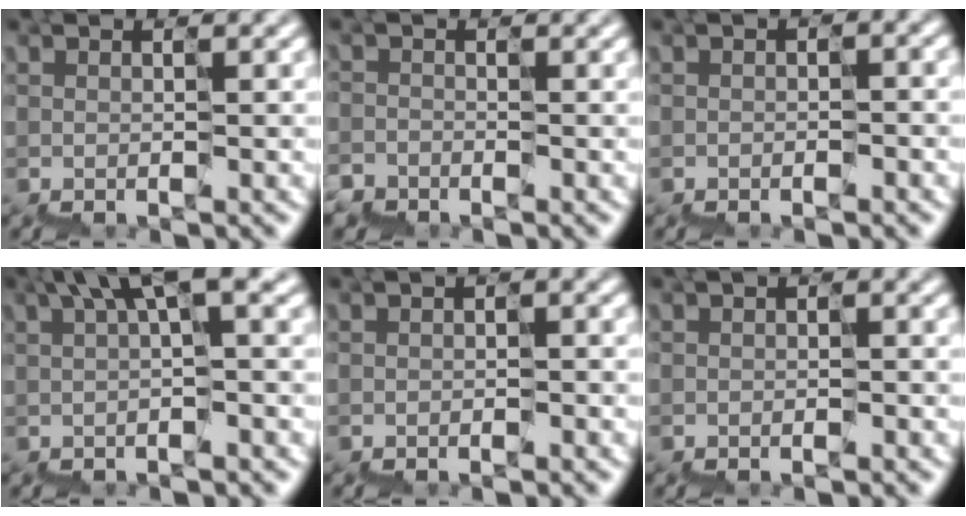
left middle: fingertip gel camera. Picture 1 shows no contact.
{"total": 1.9, "force": [-1.3, 0.1, -1.3], "torque": [0.029, -0.012, -0.030]}
{"total": 1.4, "force": [-0.4, 0.8, 1.1], "torque": [-0.013, 0.011, -0.008]}
{"total": 4.2, "force": [1.9, 0.8, 3.6], "torque": [-0.060, 0.016, 0.029]}
{"total": 1.4, "force": [-0.4, 0.8, 1.1], "torque": [-0.011, 0.009, -0.010]}
{"total": 0.9, "force": [-0.6, 0.4, 0.5], "torque": [-0.003, 0.003, -0.012]}